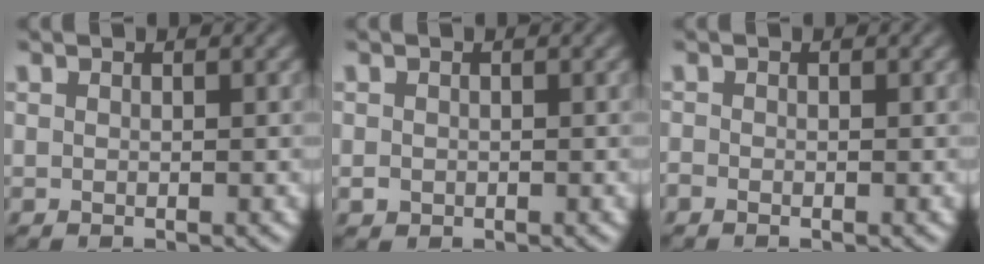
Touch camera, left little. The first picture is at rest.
{"total": 0.5, "force": [-0.2, 0.5, 0.1], "torque": [-0.001, -0.001, -0.006]}
{"total": 0.5, "force": [-0.4, 0.3, 0.0], "torque": [0.003, 0.001, -0.015]}